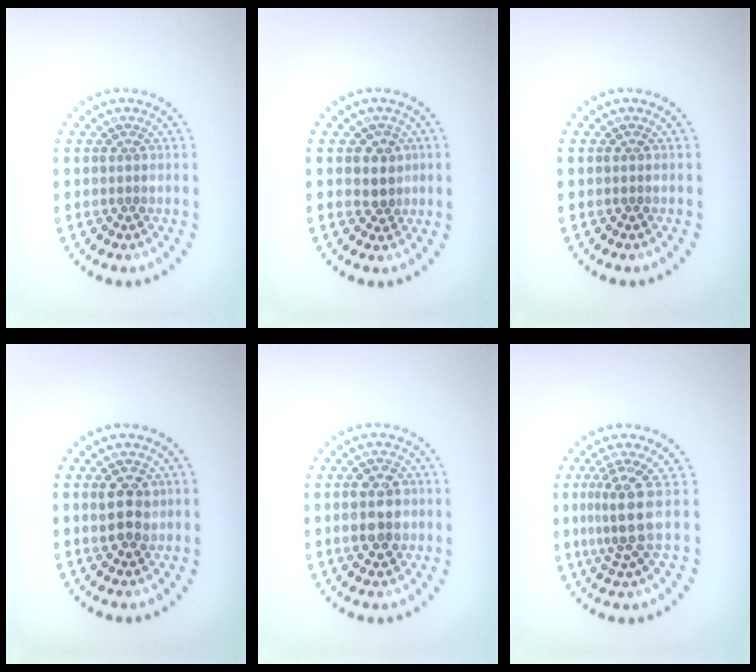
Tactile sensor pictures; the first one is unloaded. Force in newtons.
{"total": 2.4, "press": 2.2, "slide": 1.1}
{"total": 0.0}
{"total": 2.9, "press": 2.8, "slide": 0.4}
{"total": 4.3, "press": 4.3, "slide": 0.3}
{"total": 3.5, "press": 2.6, "slide": 2.3}